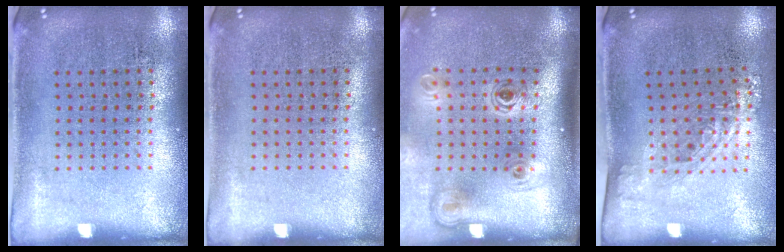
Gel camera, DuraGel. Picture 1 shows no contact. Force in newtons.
{"total": 0.0}
{"total": 2.1, "press": 1.4, "slide": 1.6}
{"total": 1.4, "press": 1.0, "slide": 0.9}